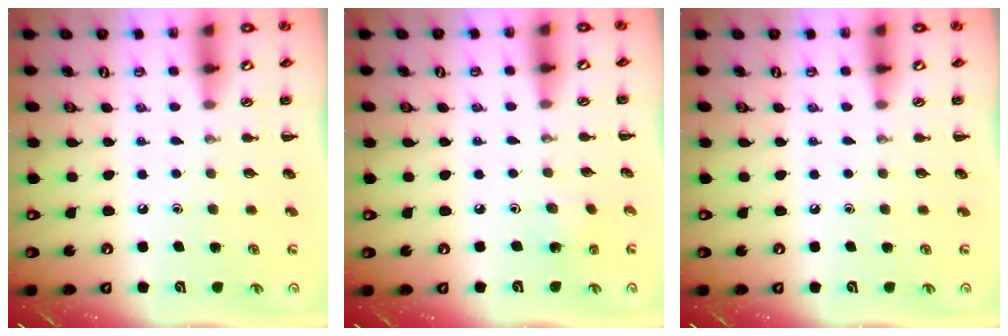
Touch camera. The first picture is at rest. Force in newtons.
{"total": 1.8, "press": 1.7, "slide": 0.6}
{"total": 0.0}